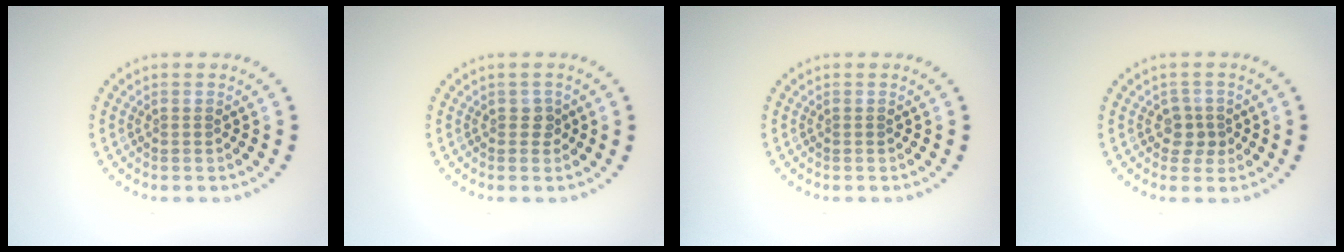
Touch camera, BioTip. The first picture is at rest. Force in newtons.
{"total": 1.0, "press": 0.9, "slide": 0.4}
{"total": 0.0}
{"total": 1.8, "press": 1.5, "slide": 1.0}